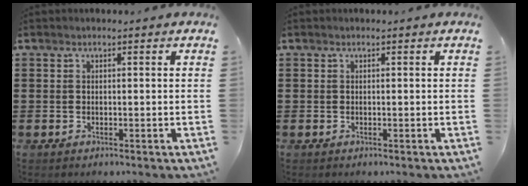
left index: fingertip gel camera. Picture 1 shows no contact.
{"total": 0.0}